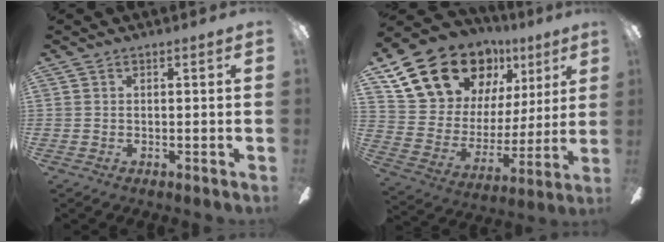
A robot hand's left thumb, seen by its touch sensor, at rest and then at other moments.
{"total": 22.6, "force": [14.5, 14.0, 10.4], "torque": [-0.190, -0.074, 0.281]}